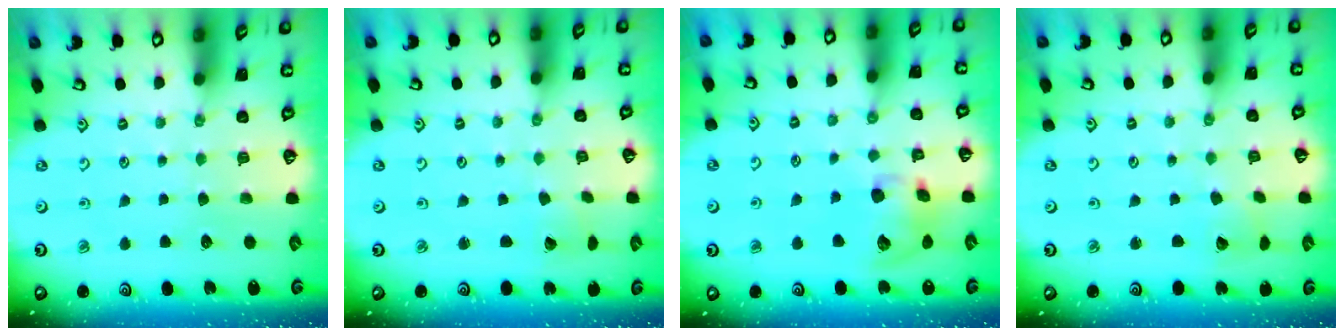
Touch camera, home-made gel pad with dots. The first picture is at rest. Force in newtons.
{"total": 1.7, "press": 1.7, "slide": 0.2}
{"total": 12.8, "press": 12.6, "slide": 1.9}
{"total": 2.2, "press": 2.2, "slide": 0.3}